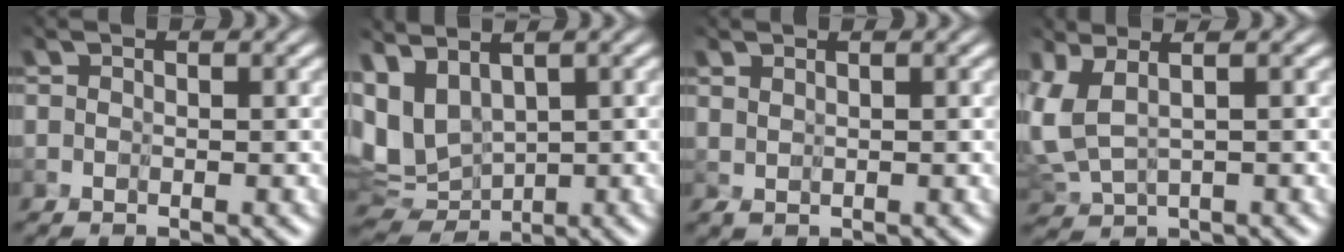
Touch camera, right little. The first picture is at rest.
{"total": 7.1, "force": [1.8, 4.4, 5.2], "torque": [-0.122, -0.006, 0.059]}
{"total": 1.8, "force": [1.0, 0.7, 1.3], "torque": [-0.034, 0.002, 0.021]}
{"total": 3.0, "force": [1.1, 0.8, 2.7], "torque": [-0.100, 0.000, 0.033]}